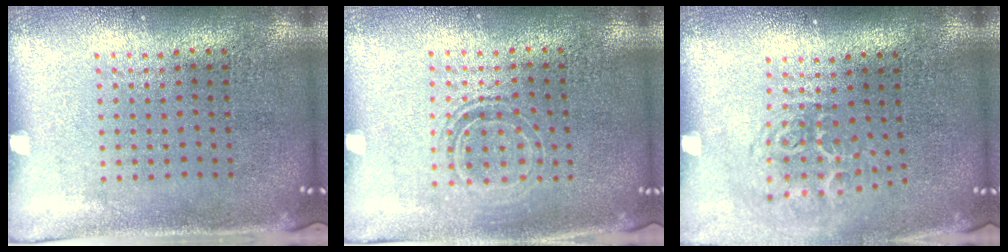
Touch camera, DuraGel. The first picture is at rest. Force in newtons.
{"total": 1.4, "press": 1.2, "slide": 0.8}
{"total": 1.8, "press": 1.2, "slide": 1.4}